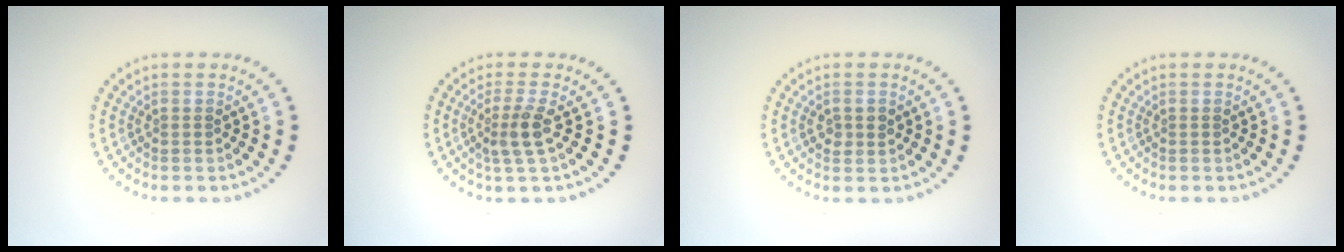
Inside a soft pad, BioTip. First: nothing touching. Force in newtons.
{"total": 2.4, "press": 1.9, "slide": 1.5}
{"total": 1.4, "press": 1.4, "slide": 0.1}
{"total": 0.0}